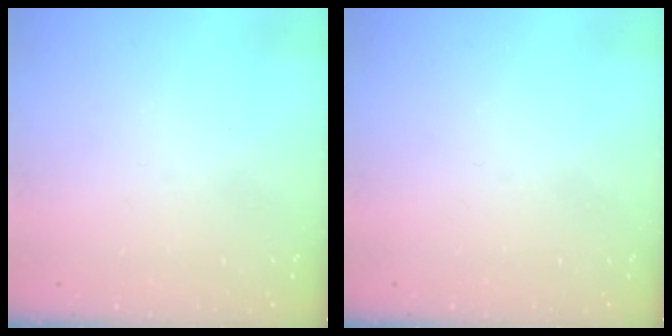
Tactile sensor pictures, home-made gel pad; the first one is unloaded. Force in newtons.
{"total": 0.0}